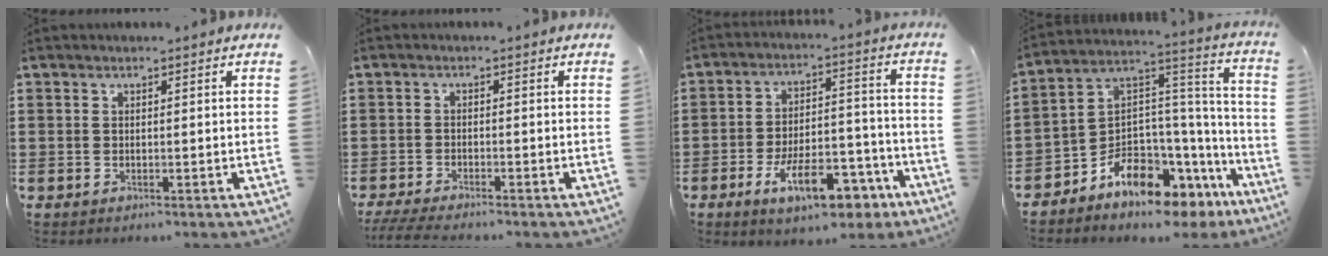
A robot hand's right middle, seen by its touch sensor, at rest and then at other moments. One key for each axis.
{"total": 2.8, "fx": -2.5, "fy": 0.0, "fz": 1.3, "tx": -0.037, "ty": -0.010, "tz": -0.051}
{"total": 11.6, "fx": -6.9, "fy": 4.5, "fz": 8.2, "tx": -0.131, "ty": 0.020, "tz": -0.124}
{"total": 7.4, "fx": -6.5, "fy": 2.6, "fz": 2.4, "tx": -0.064, "ty": -0.009, "tz": -0.130}